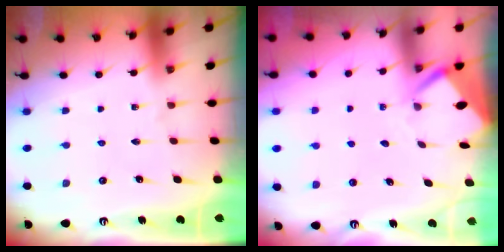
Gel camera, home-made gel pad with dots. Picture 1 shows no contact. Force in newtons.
{"total": 3.8, "press": 3.8, "slide": 0.3}